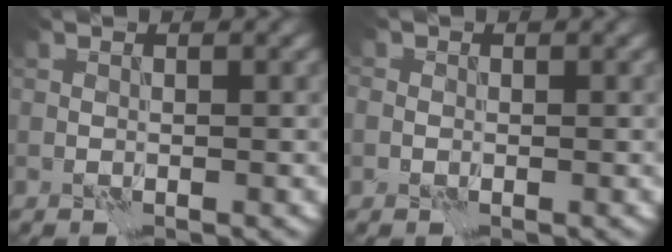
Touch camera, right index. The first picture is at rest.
{"total": 0.6, "force": [-0.2, 0.6, 0.1], "torque": [0.000, 0.002, -0.009]}